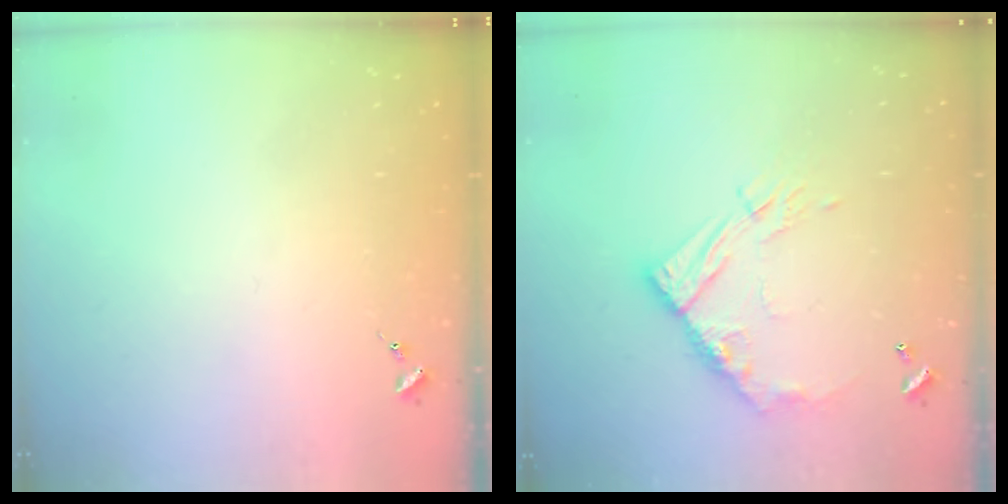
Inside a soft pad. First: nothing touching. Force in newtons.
{"total": 12.9, "press": 12.9, "slide": 1.3}